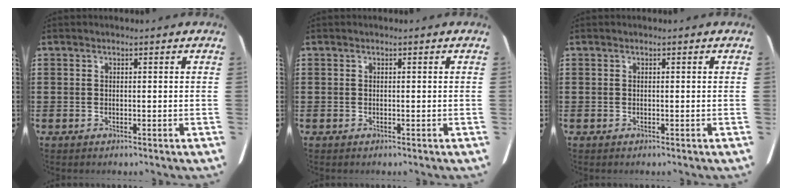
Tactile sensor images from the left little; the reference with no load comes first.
{"total": 0.0}
{"total": 0.0}